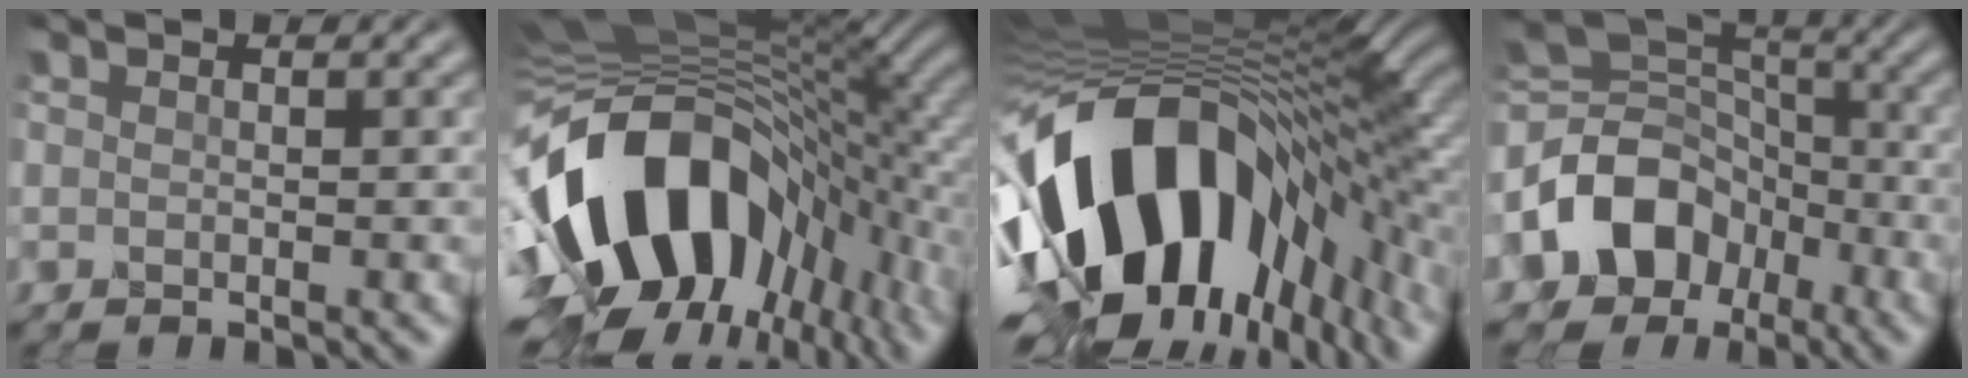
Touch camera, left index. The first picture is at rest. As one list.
[{"total": 16.8, "force": [-4.9, 9.8, 12.8], "torque": [-0.222, 0.011, -0.092]}, {"total": 18.4, "force": [-5.4, 10.0, 14.4], "torque": [-0.272, -0.028, -0.077]}, {"total": 8.7, "force": [-3.3, 6.5, 4.6], "torque": [-0.086, 0.012, -0.067]}]